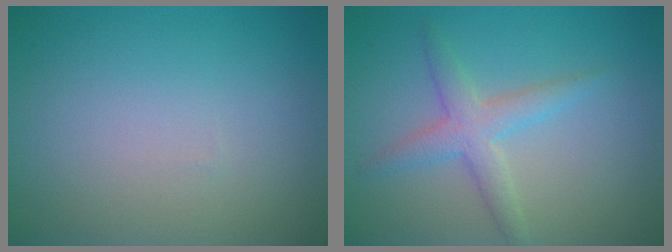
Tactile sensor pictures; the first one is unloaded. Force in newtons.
{"total": 2.9, "press": 2.9, "slide": 0.0}